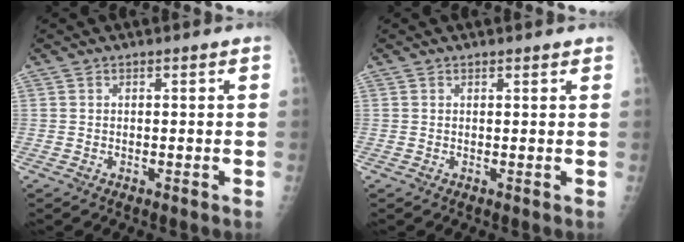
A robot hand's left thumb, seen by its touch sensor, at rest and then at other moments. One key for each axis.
{"total": 1.2, "fx": 1.0, "fy": 0.2, "fz": 0.5, "tx": -0.003, "ty": 0.000, "tz": 0.013}